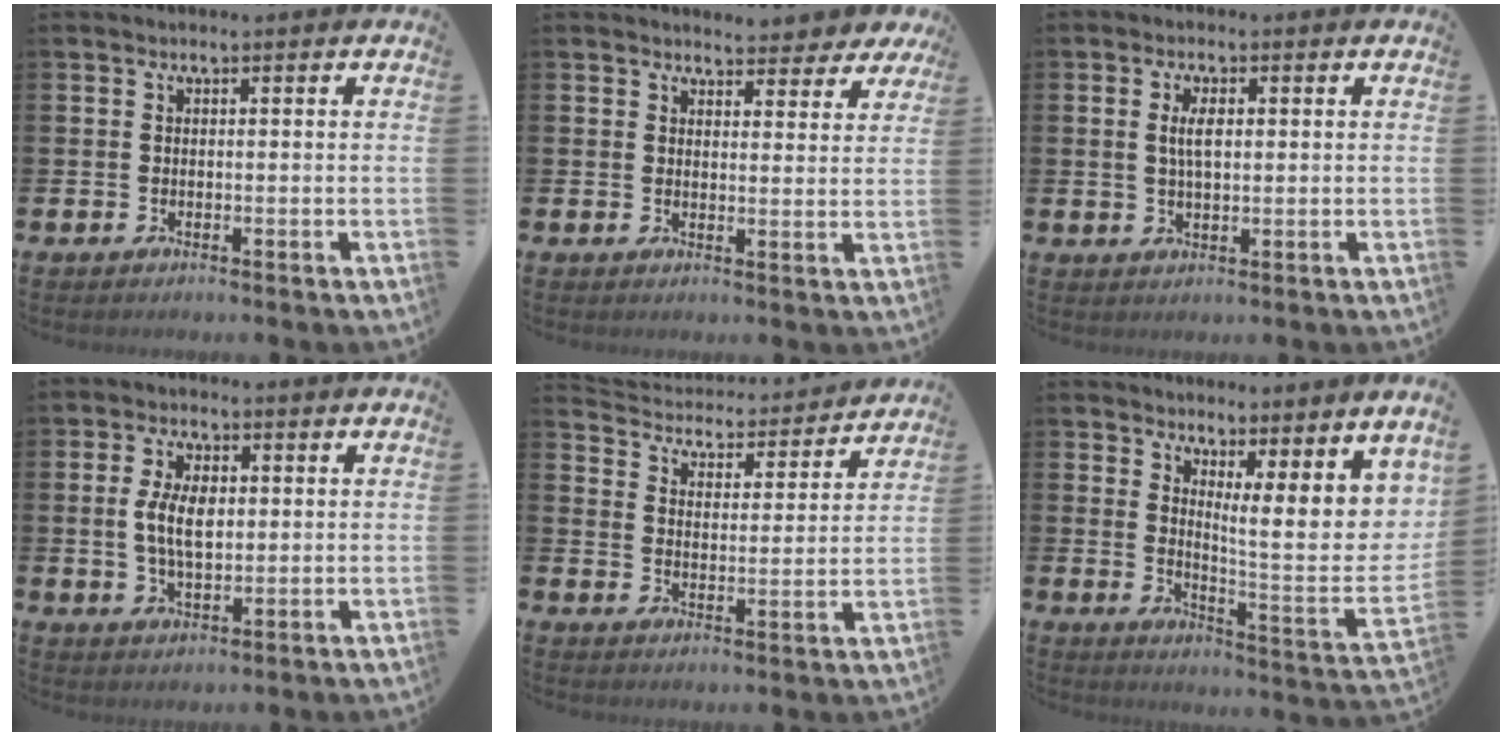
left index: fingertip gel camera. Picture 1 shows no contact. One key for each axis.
{"total": 4.3, "fx": 4.1, "fy": 1.1, "fz": 0.2, "tx": -0.003, "ty": -0.026, "tz": 0.074}
{"total": 3.2, "fx": 1.0, "fy": 1.4, "fz": 2.7, "tx": -0.045, "ty": 0.003, "tz": 0.012}
{"total": 5.5, "fx": 0.9, "fy": 2.9, "fz": 4.5, "tx": -0.070, "ty": 0.001, "tz": 0.010}
{"total": 4.4, "fx": 4.2, "fy": 1.1, "fz": 0.1, "tx": -0.030, "ty": -0.044, "tz": 0.066}
{"total": 7.4, "fx": 5.2, "fy": 1.2, "fz": 5.2, "tx": -0.078, "ty": -0.070, "tz": 0.082}